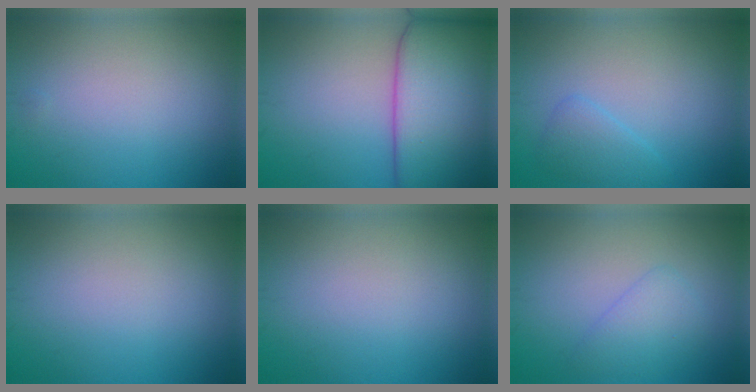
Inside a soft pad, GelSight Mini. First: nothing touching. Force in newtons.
{"total": 11.6, "press": 11.6, "slide": 0.6}
{"total": 2.0, "press": 2.0, "slide": 0.2}
{"total": 0.0}
{"total": 0.0}
{"total": 2.5, "press": 2.4, "slide": 0.2}